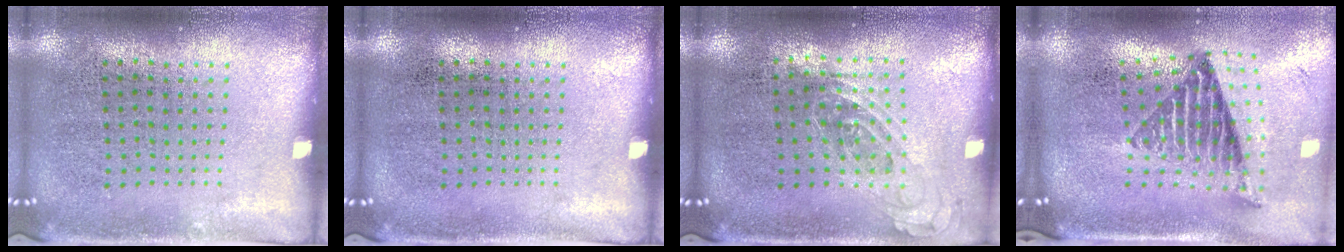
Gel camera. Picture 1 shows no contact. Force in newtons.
{"total": 0.0}
{"total": 0.8, "press": 0.7, "slide": 0.4}
{"total": 1.8, "press": 1.4, "slide": 1.2}